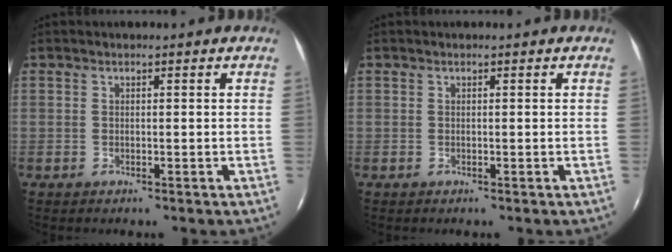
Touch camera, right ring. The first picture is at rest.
{"total": 0.0}